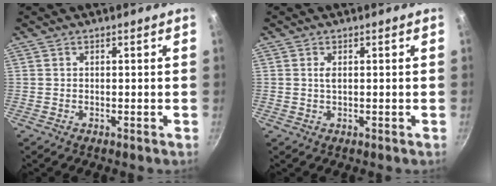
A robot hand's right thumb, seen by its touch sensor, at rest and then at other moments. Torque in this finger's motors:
{"motor_torque": [0.49, 0.24, 0.42, 0.03, 0.03]}